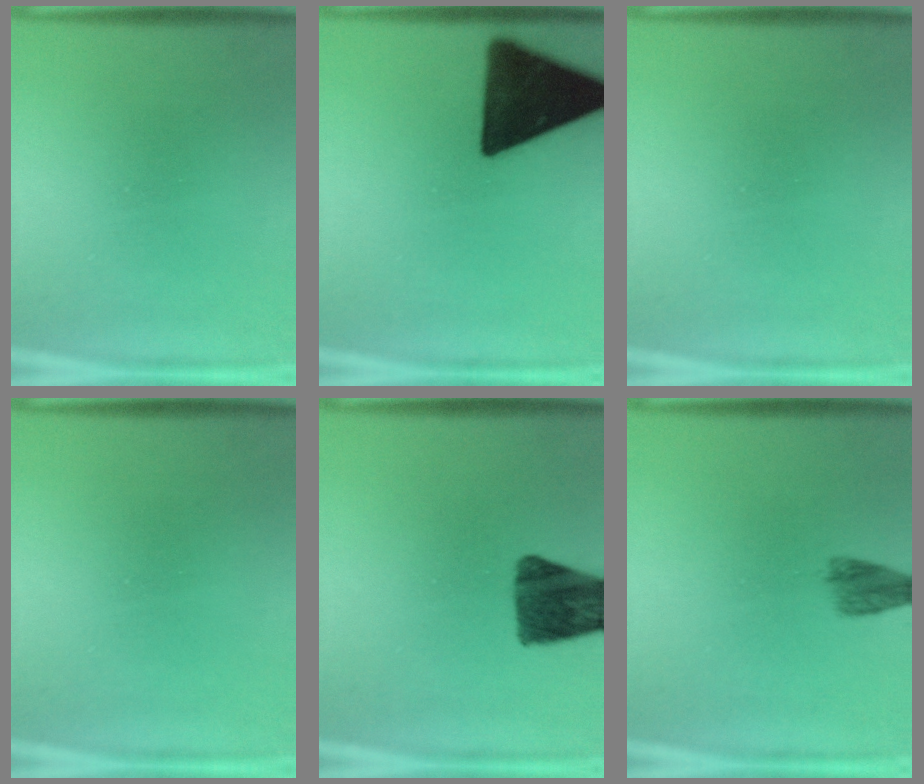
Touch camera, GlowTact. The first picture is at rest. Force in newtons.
{"total": 18.6}
{"total": 0.0}
{"total": 0.0}
{"total": 10.7}
{"total": 2.1}